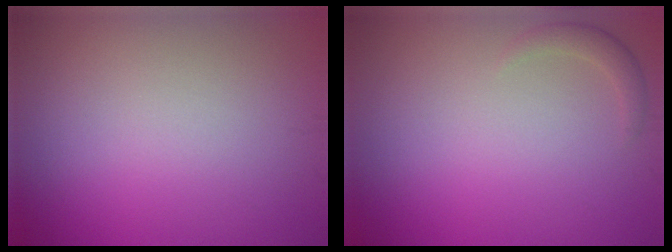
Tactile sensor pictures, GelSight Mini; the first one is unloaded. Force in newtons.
{"total": 1.2, "press": 1.2, "slide": 0.2}